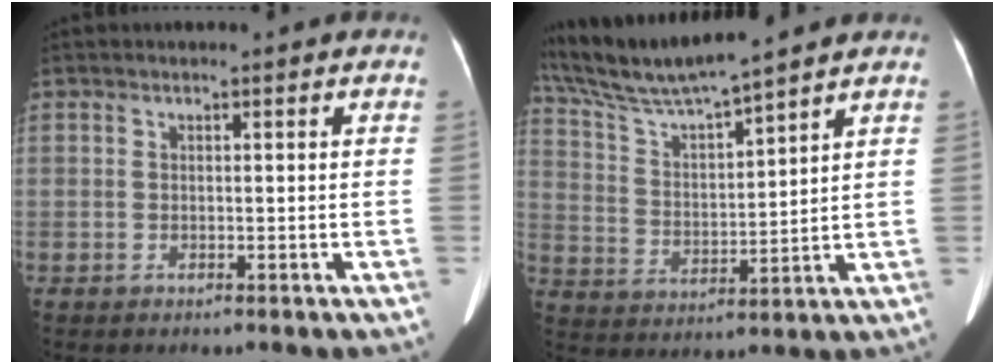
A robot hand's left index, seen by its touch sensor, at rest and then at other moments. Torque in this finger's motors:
{"motor_torque": [0.52, -1.62, 0.33, 0.14]}